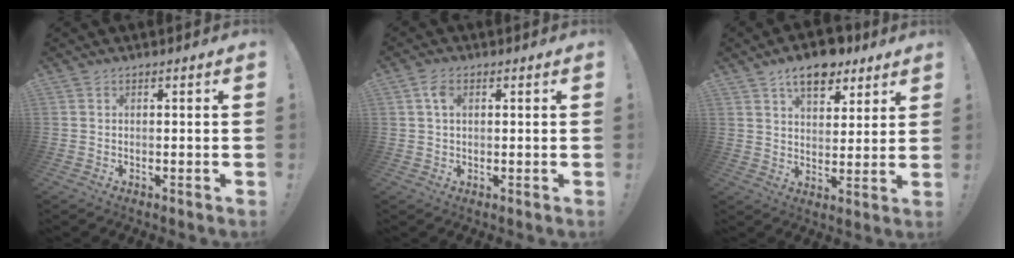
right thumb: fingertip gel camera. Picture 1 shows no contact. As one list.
[{"total": 3.8, "force": [1.4, 2.2, 2.7], "torque": [-0.051, 0.005, 0.025]}, {"total": 10.8, "force": [7.2, 5.7, 5.6], "torque": [-0.085, -0.034, 0.131]}]